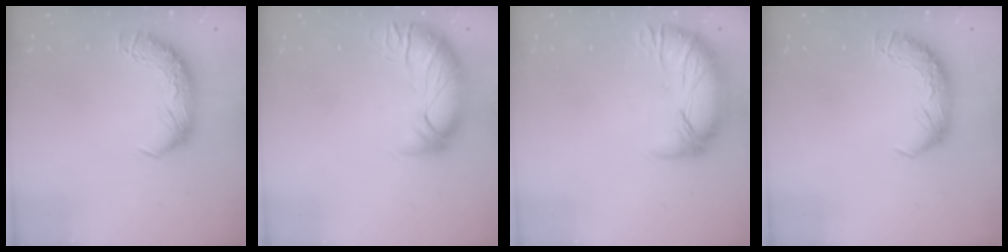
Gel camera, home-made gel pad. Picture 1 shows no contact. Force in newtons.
{"total": 2.7, "press": 1.2, "slide": 2.5}
{"total": 3.2, "press": 2.3, "slide": 2.3}
{"total": 0.0}